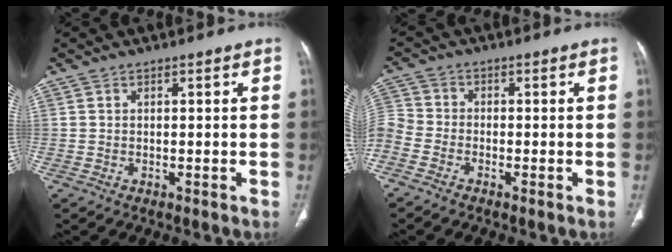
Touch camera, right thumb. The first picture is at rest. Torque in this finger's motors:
{"motor_torque": [2.18, 2.83, 0.34, -0.25, 0.09]}